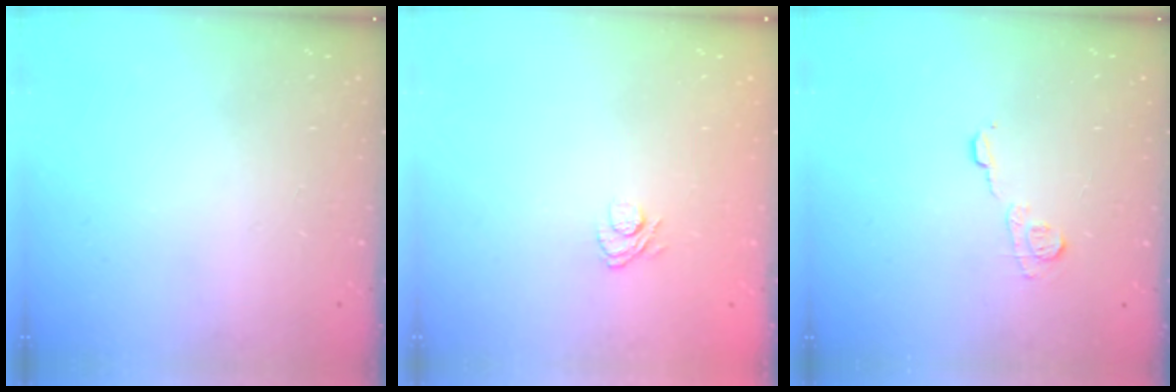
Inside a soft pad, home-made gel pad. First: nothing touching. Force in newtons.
{"total": 6.1, "press": 5.9, "slide": 1.3}
{"total": 7.0, "press": 7.0, "slide": 0.4}